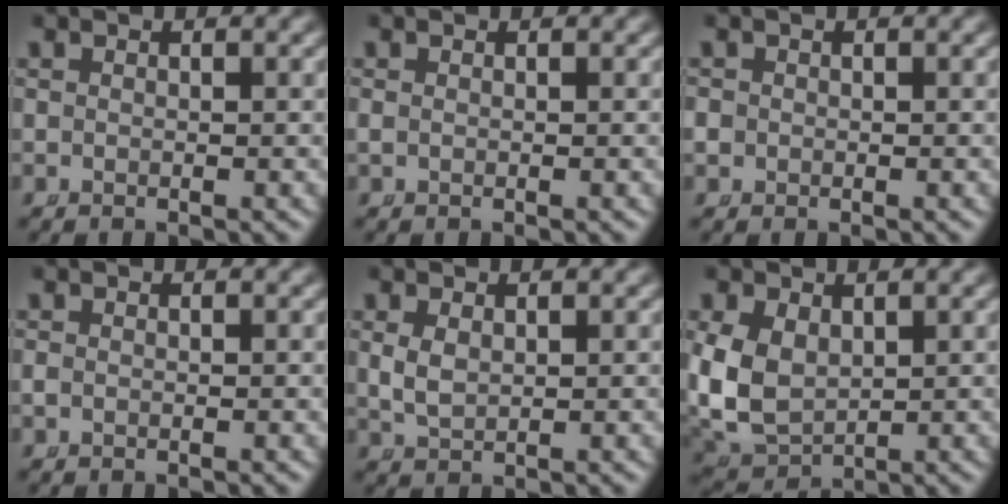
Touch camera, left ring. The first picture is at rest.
{"total": 0.7, "force": [-0.3, 0.5, 0.3], "torque": [-0.016, -0.007, 0.000]}
{"total": 1.3, "force": [-0.3, 1.2, 0.4], "torque": [-0.022, -0.008, -0.001]}
{"total": 0.8, "force": [-0.6, 0.5, 0.3], "torque": [-0.017, -0.006, -0.005]}
{"total": 2.3, "force": [0.3, 1.8, 1.4], "torque": [-0.045, -0.017, 0.021]}
{"total": 9.8, "force": [-0.9, 8.6, 4.5], "torque": [-0.157, -0.046, 0.005]}